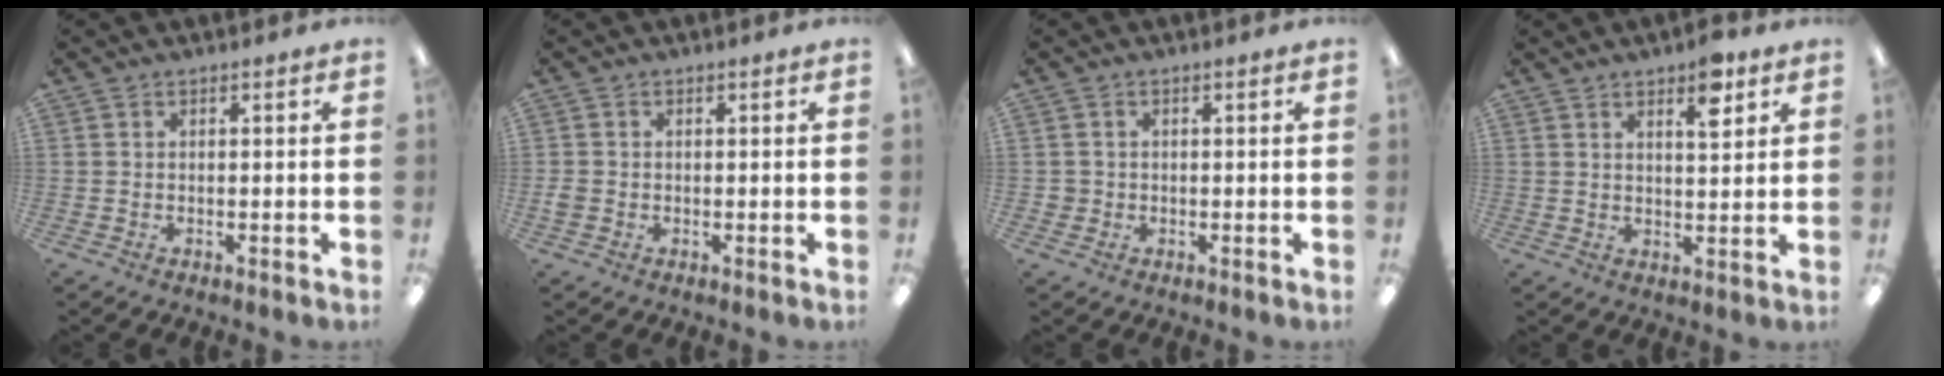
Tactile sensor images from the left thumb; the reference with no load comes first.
{"total": 1.9, "force": [-0.3, 1.7, 0.7], "torque": [-0.012, 0.004, -0.007]}
{"total": 1.9, "force": [-0.2, 1.9, 0.1], "torque": [-0.004, 0.003, -0.005]}
{"total": 6.8, "force": [4.4, 2.6, 4.4], "torque": [-0.050, -0.023, 0.069]}